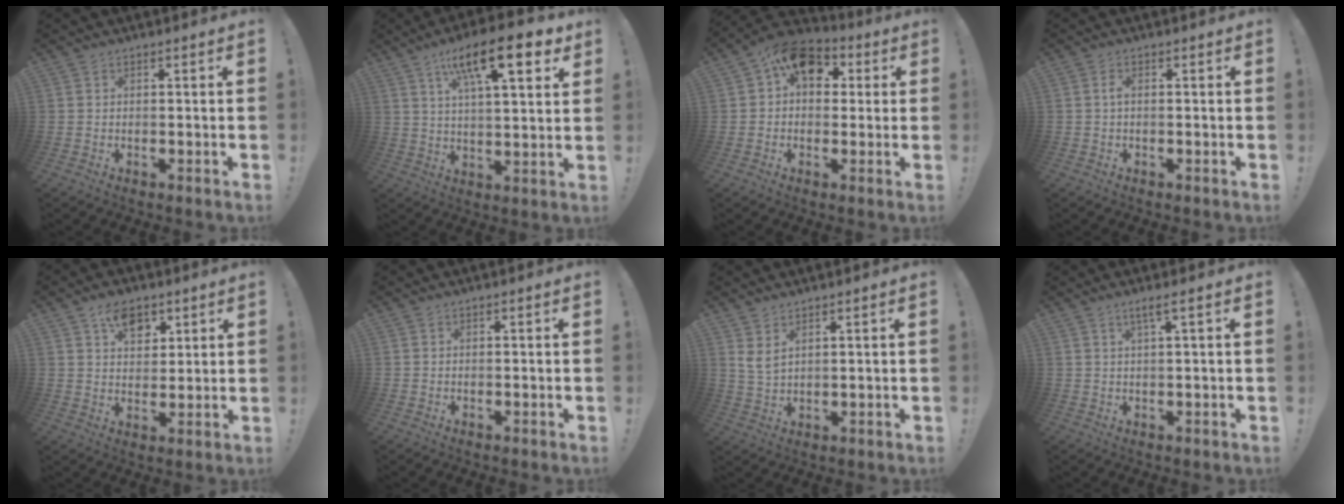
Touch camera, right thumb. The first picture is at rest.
{"total": 18.0, "force": [8.7, 5.4, 14.8], "torque": [-0.230, -0.031, 0.131]}
{"total": 11.3, "force": [3.9, 8.0, 7.0], "torque": [-0.102, -0.001, 0.077]}
{"total": 1.2, "force": [-0.1, 0.3, 1.2], "torque": [-0.022, 0.004, -0.002]}
{"total": 8.4, "force": [4.7, 5.3, 4.4], "torque": [-0.063, -0.012, 0.087]}
{"total": 0.0}
{"total": 4.2, "force": [2.5, 1.2, 3.1], "torque": [-0.062, -0.010, 0.048]}
{"total": 3.1, "force": [1.3, -0.2, 2.9], "torque": [-0.054, -0.002, 0.019]}